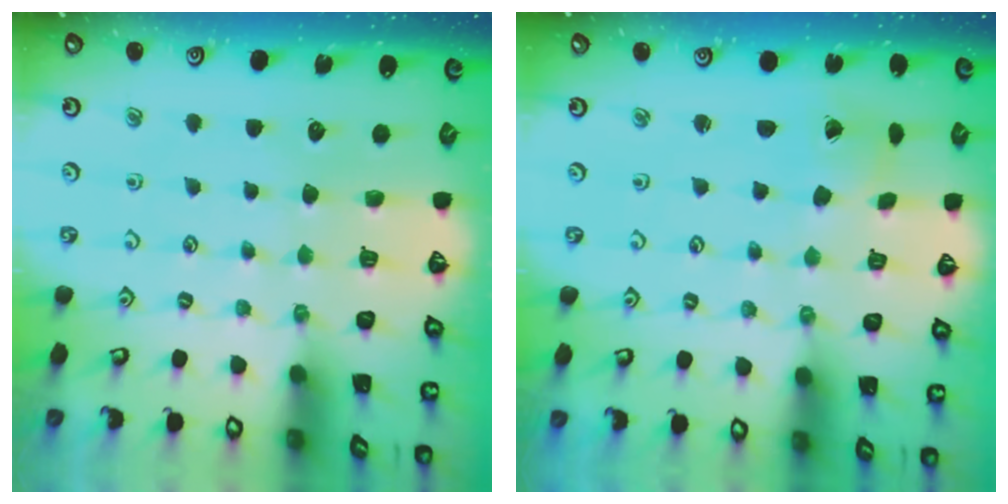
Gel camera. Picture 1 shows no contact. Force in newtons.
{"total": 1.6, "press": 1.6, "slide": 0.1}